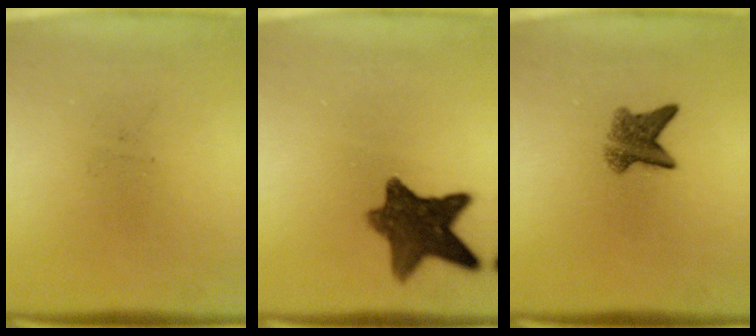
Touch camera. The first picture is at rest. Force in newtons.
{"total": 9.9}
{"total": 4.2}